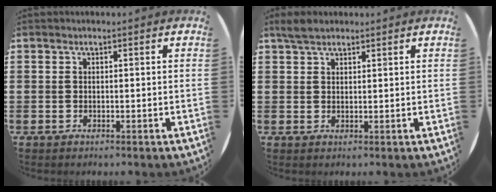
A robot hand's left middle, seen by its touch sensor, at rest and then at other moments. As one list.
[{"total": 2.6, "force": [2.2, 0.9, 1.2], "torque": [-0.028, 0.007, 0.041]}]